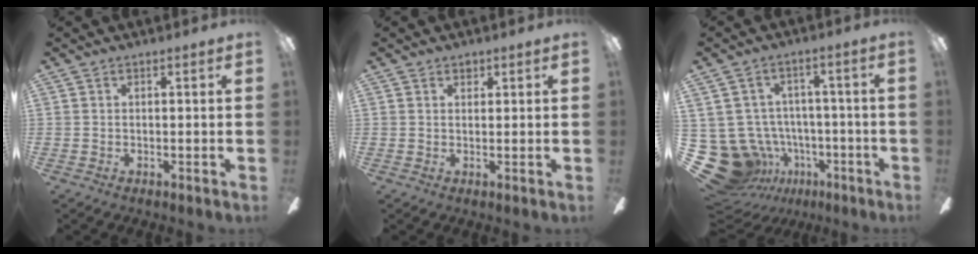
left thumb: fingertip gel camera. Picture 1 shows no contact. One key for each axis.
{"total": 1.4, "fx": 1.0, "fy": 0.9, "fz": 0.5, "tx": -0.002, "ty": -0.002, "tz": 0.016}
{"total": 13.7, "fx": -4.8, "fy": 11.9, "fz": 4.9, "tx": -0.136, "ty": 0.021, "tz": -0.059}